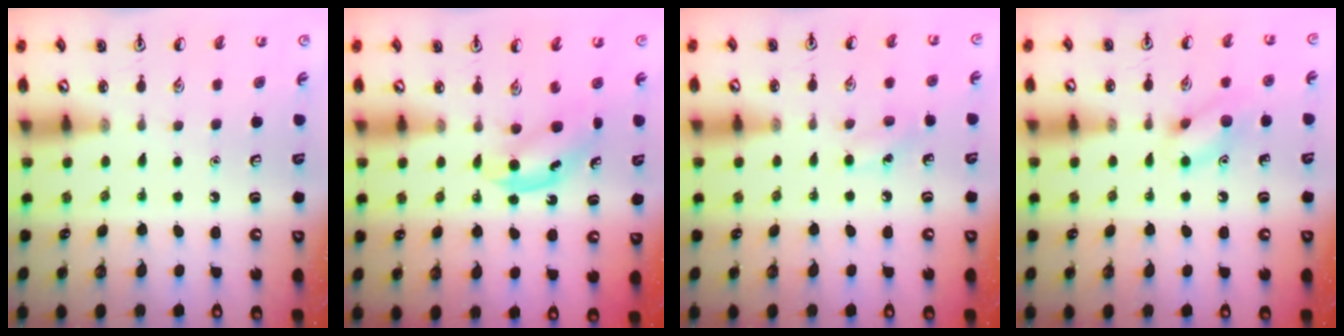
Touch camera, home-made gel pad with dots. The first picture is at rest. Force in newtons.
{"total": 4.7, "press": 4.6, "slide": 1.2}
{"total": 7.1, "press": 6.9, "slide": 1.7}
{"total": 9.4, "press": 9.3, "slide": 0.5}